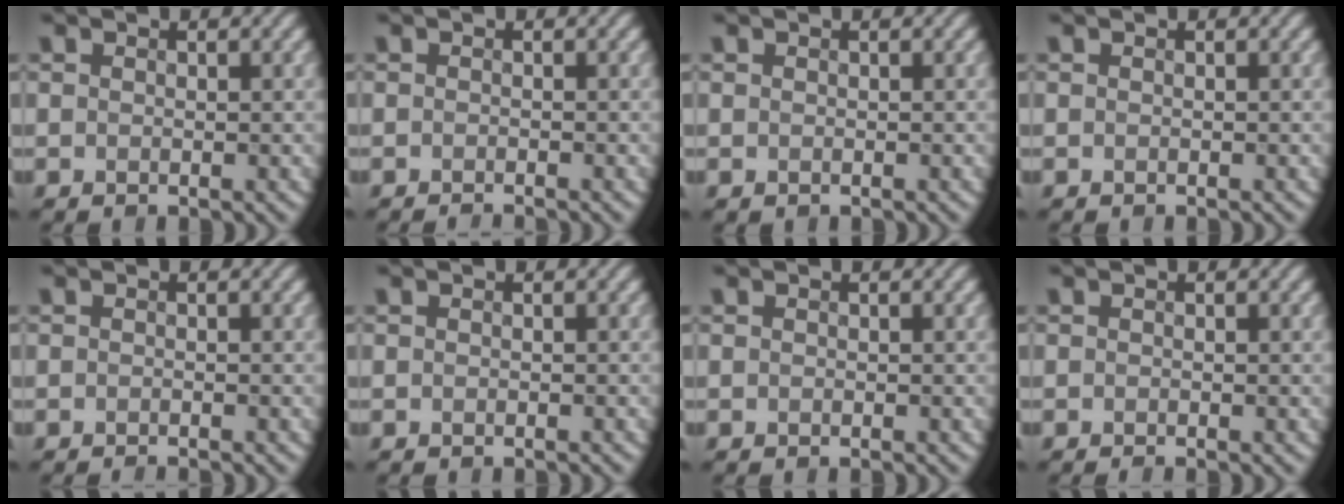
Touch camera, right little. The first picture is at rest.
{"total": 0.9, "force": [-0.9, -0.1, 0.2], "torque": [-0.003, -0.001, -0.017]}
{"total": 0.0}
{"total": 0.0}
{"total": 0.8, "force": [-0.8, -0.1, 0.1], "torque": [-0.003, -0.002, -0.015]}
{"total": 0.6, "force": [-0.6, 0.0, 0.0], "torque": [-0.001, -0.002, -0.009]}
{"total": 0.0}
{"total": 0.6, "force": [-0.5, -0.1, 0.2], "torque": [-0.004, -0.001, -0.010]}